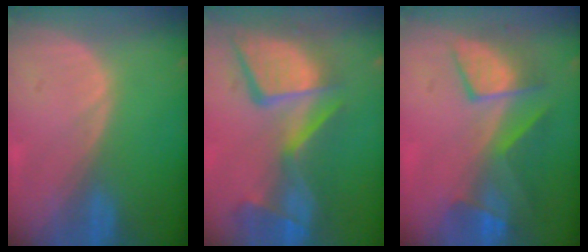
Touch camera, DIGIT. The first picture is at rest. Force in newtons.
{"total": 13.8, "press": 11.2, "slide": 8.1}
{"total": 7.5, "press": 7.4, "slide": 1.2}